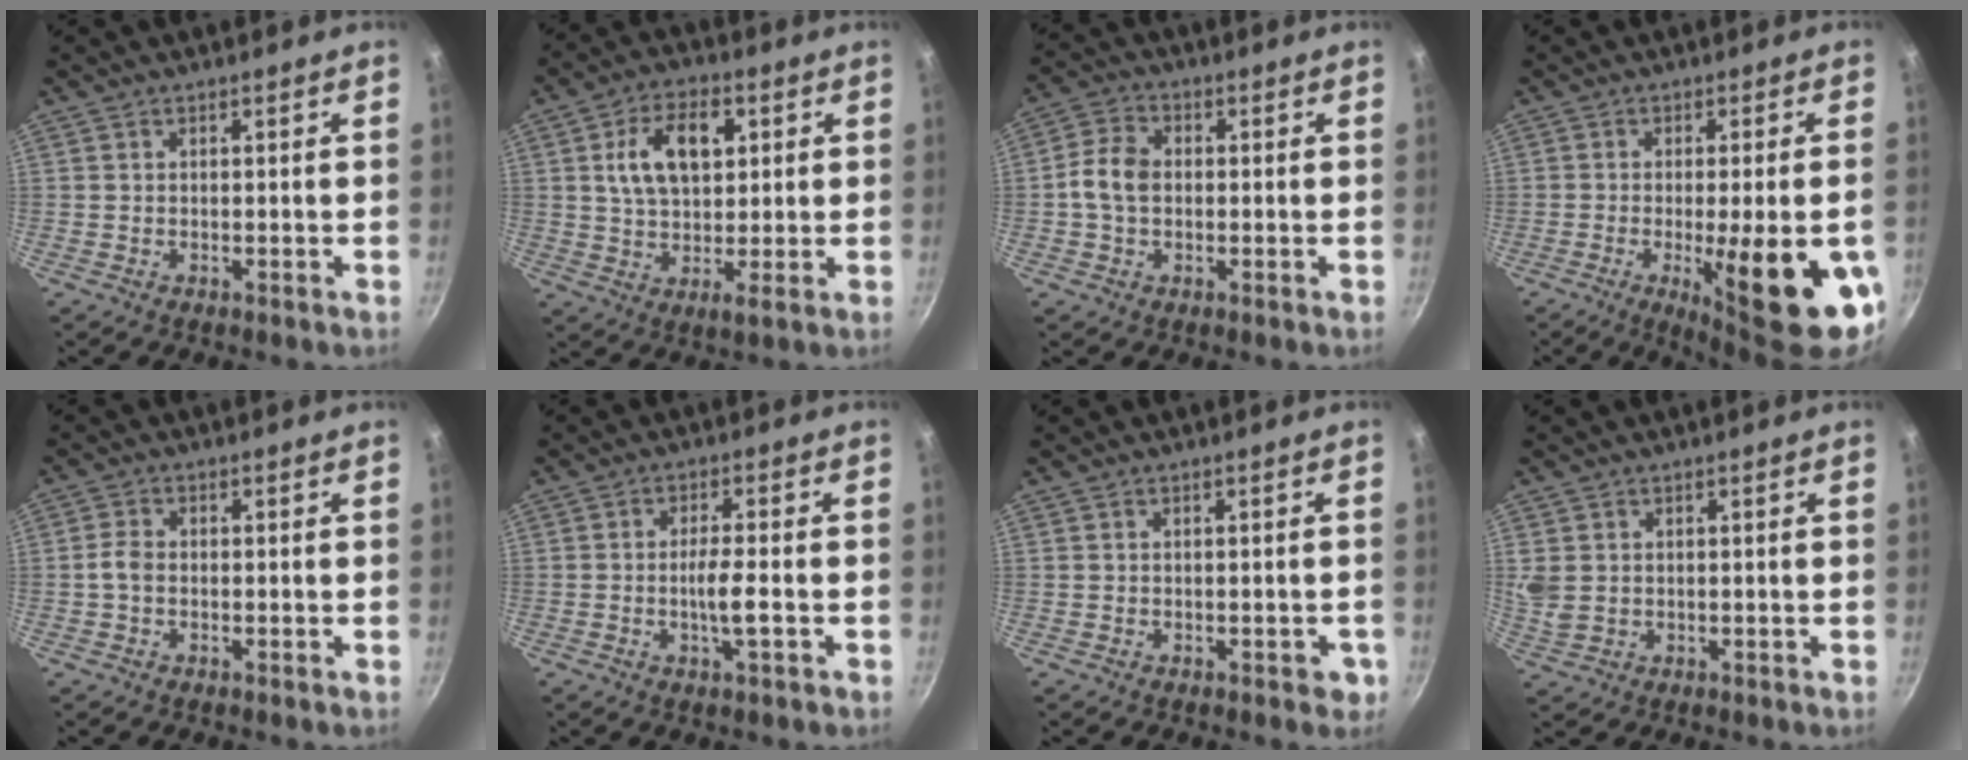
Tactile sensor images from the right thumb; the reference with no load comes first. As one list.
[{"total": 12.0, "force": [3.2, 7.1, 9.2], "torque": [-0.135, 0.001, 0.047]}, {"total": 6.5, "force": [-0.3, 4.7, 4.4], "torque": [-0.078, 0.019, -0.017]}, {"total": 18.4, "force": [-5.4, 4.4, 17.0], "torque": [-0.207, -0.001, -0.064]}, {"total": 2.5, "force": [-0.5, 1.7, 1.8], "torque": [-0.038, 0.012, -0.015]}, {"total": 6.8, "force": [-1.9, 1.1, 6.5], "torque": [-0.129, 0.015, -0.039]}, {"total": 2.7, "force": [-1.0, 1.5, 2.0], "torque": [-0.011, 0.007, -0.011]}, {"total": 4.1, "force": [0.9, 3.3, 2.4], "torque": [-0.042, -0.007, 0.024]}]